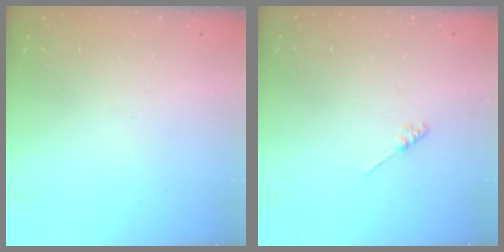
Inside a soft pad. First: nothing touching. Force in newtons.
{"total": 1.2, "press": 1.1, "slide": 0.3}